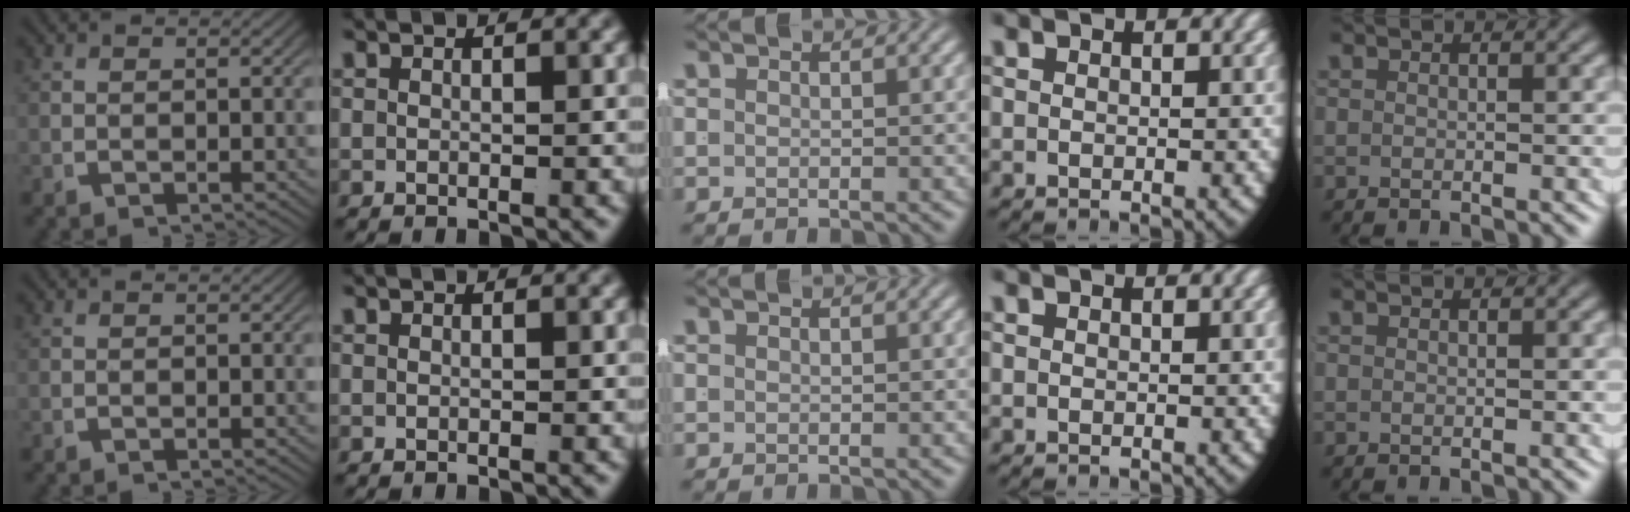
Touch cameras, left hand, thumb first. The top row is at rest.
{}